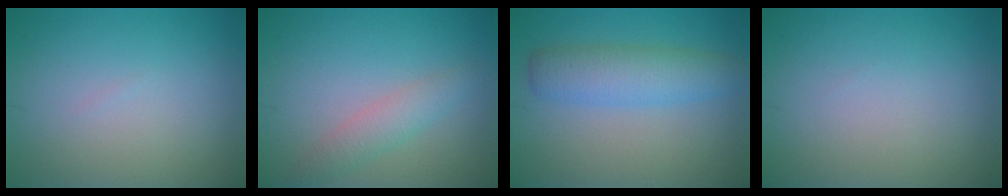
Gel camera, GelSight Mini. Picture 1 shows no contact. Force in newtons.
{"total": 2.2, "press": 2.2, "slide": 0.1}
{"total": 4.3, "press": 4.3, "slide": 0.1}
{"total": 0.0}